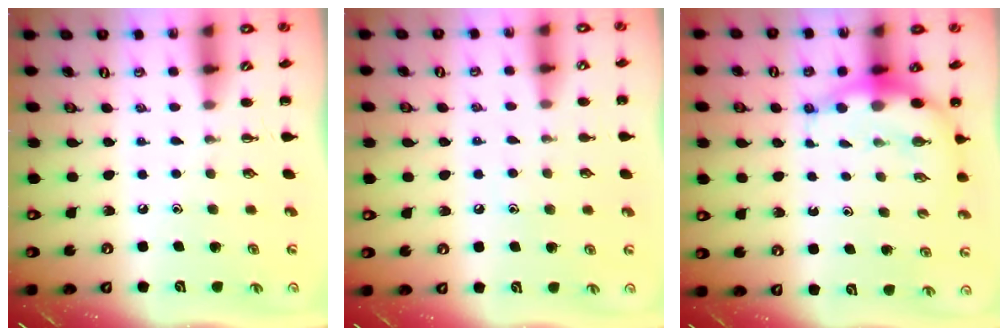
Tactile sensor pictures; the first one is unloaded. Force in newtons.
{"total": 5.5, "press": 5.4, "slide": 1.5}
{"total": 7.3, "press": 7.1, "slide": 1.7}